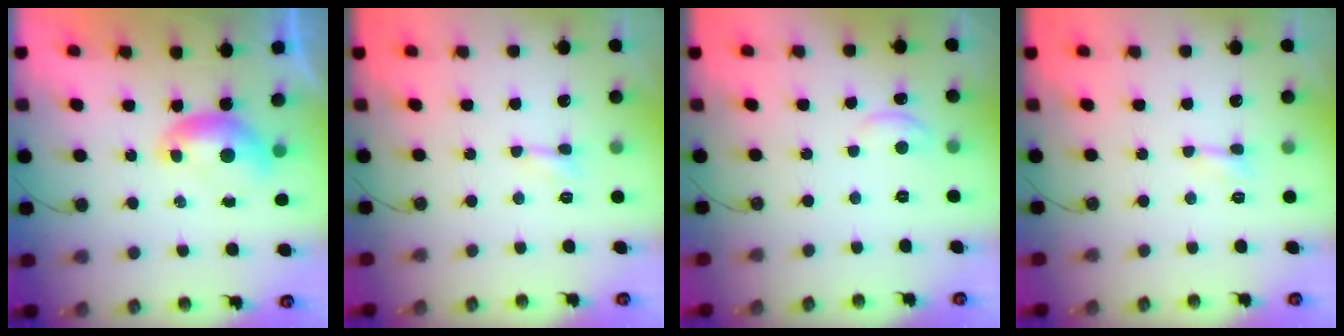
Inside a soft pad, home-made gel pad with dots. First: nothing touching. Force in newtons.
{"total": 1.7, "press": 1.6, "slide": 0.5}
{"total": 1.9, "press": 1.9, "slide": 0.4}
{"total": 1.7, "press": 1.6, "slide": 0.5}